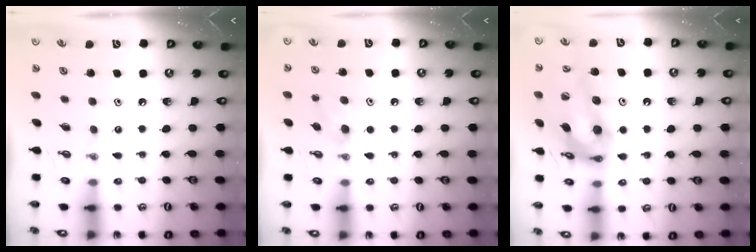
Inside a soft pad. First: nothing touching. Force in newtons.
{"total": 8.1, "press": 3.9, "slide": 7.0}
{"total": 18.5, "press": 17.8, "slide": 5.3}